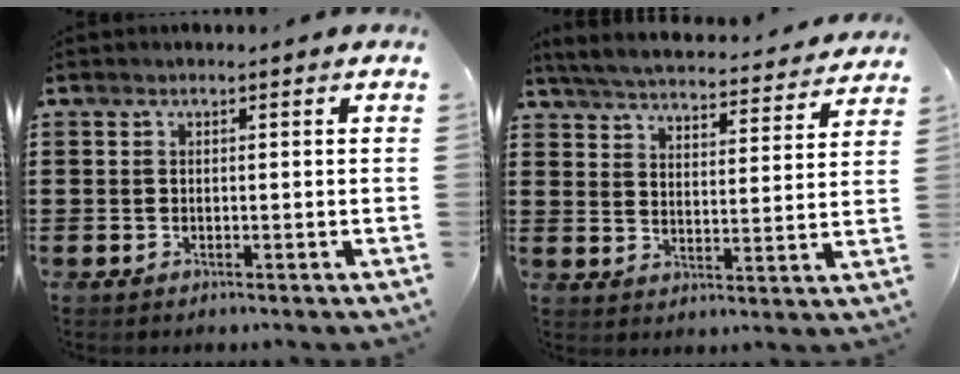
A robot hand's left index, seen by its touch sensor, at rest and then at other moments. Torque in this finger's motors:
{"motor_torque": [2.14, 0.00, 0.18, 0.09]}